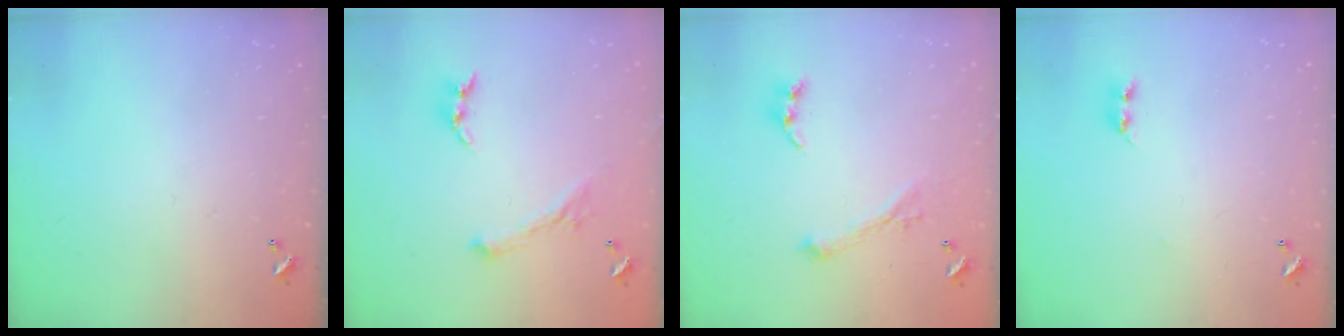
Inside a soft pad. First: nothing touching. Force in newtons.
{"total": 0.0}
{"total": 1.1, "press": 0.6, "slide": 0.9}
{"total": 2.2, "press": 2.2, "slide": 0.4}